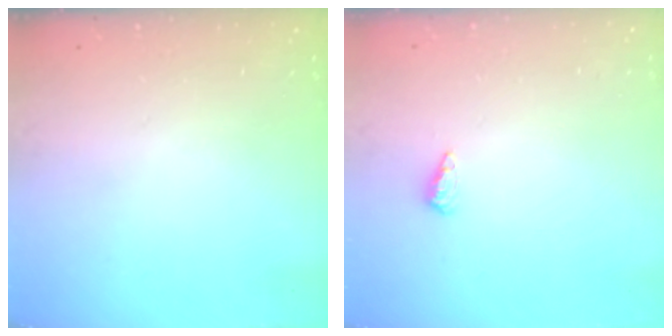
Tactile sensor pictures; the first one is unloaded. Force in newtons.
{"total": 6.1, "press": 6.0, "slide": 1.0}